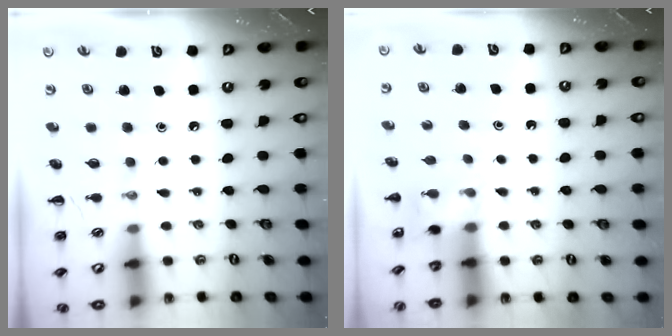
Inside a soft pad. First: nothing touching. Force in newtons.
{"total": 3.7, "press": 3.5, "slide": 1.1}